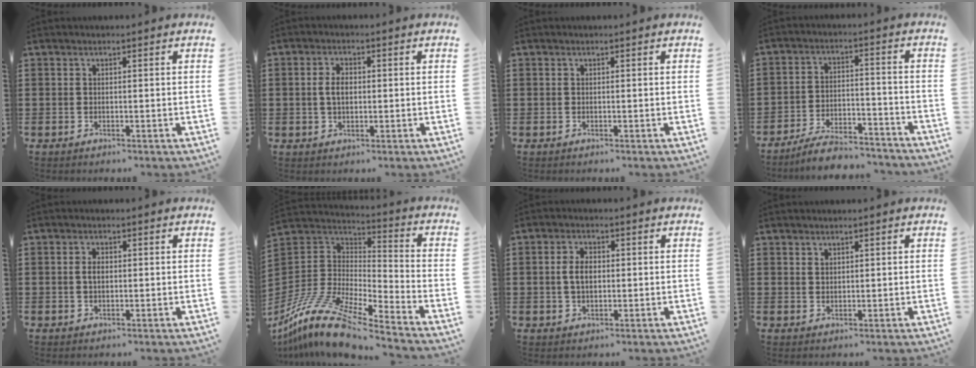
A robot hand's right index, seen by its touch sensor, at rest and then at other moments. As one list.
[{"total": 3.2, "force": [0.1, 1.8, 2.7], "torque": [-0.054, 0.006, 0.002]}, {"total": 0.0}, {"total": 6.4, "force": [-6.1, 0.7, 1.9], "torque": [-0.033, 0.010, -0.115]}, {"total": 1.9, "force": [0.1, 1.0, 1.6], "torque": [-0.033, 0.005, 0.001]}, {"total": 13.5, "force": [-10.7, 2.8, 7.8], "torque": [-0.184, 0.009, -0.214]}, {"total": 3.6, "force": [0.1, 2.0, 3.0], "torque": [-0.068, 0.004, -0.001]}, {"total": 1.3, "force": [1.0, 0.7, 0.2], "torque": [-0.004, 0.002, 0.020]}]